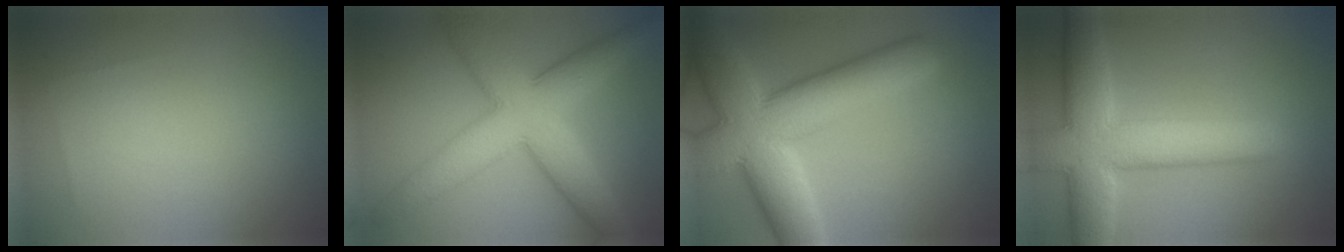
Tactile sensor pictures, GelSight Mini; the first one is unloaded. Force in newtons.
{"total": 8.6, "press": 8.6, "slide": 0.2}
{"total": 11.4, "press": 11.4, "slide": 0.7}
{"total": 8.9, "press": 8.9, "slide": 0.5}